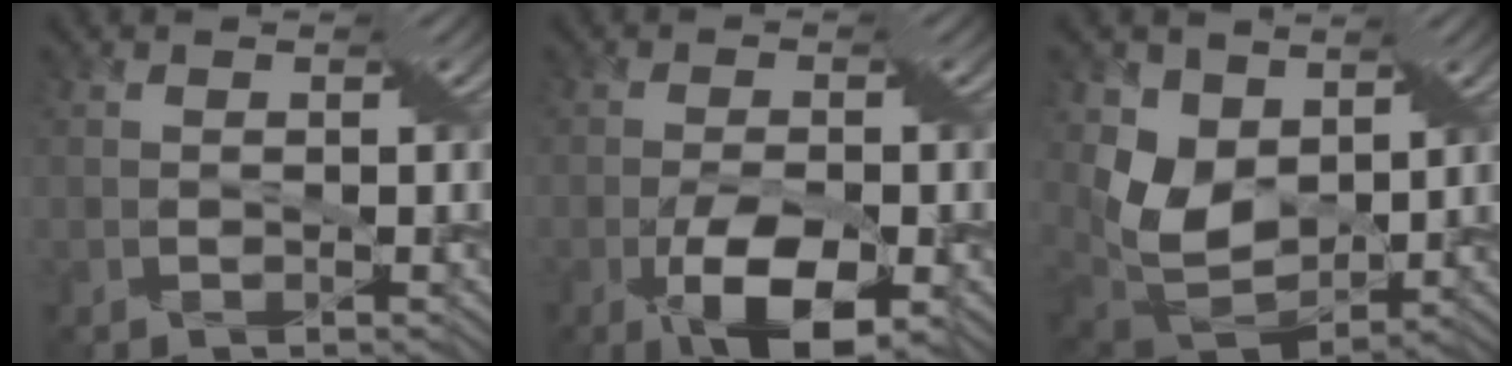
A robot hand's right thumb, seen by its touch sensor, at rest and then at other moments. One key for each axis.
{"total": 8.8, "fx": -3.6, "fy": 3.1, "fz": 7.4, "tx": -0.147, "ty": -0.014, "tz": -0.059}
{"total": 8.6, "fx": 3.3, "fy": 6.2, "fz": 5.0, "tx": -0.145, "ty": -0.011, "tz": 0.069}